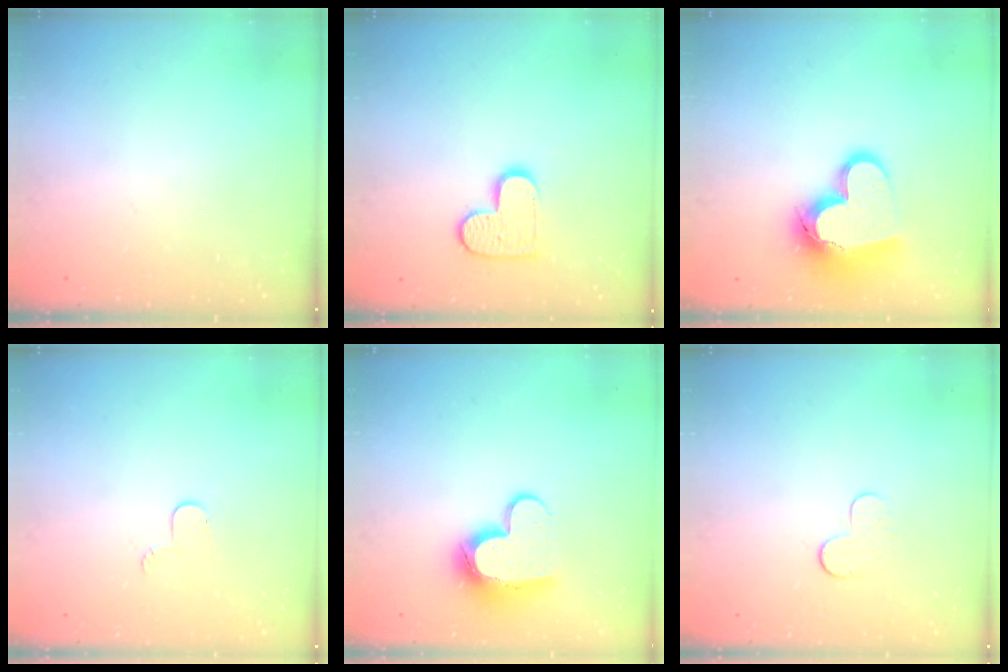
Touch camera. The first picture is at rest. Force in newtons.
{"total": 10.6, "press": 10.6, "slide": 0.7}
{"total": 16.9, "press": 16.7, "slide": 2.4}
{"total": 3.8, "press": 3.8, "slide": 0.4}
{"total": 11.7, "press": 11.7, "slide": 1.0}
{"total": 5.0, "press": 5.0, "slide": 0.5}